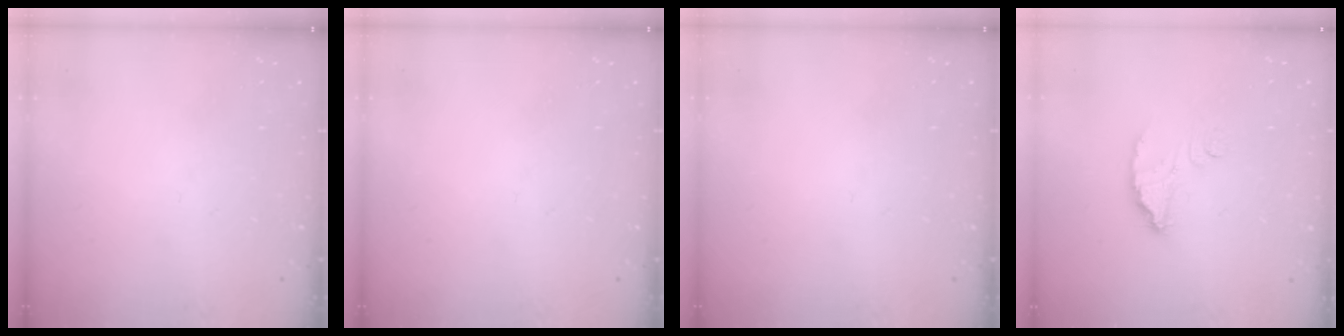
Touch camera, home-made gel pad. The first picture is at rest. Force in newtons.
{"total": 0.0}
{"total": 0.0}
{"total": 4.6, "press": 4.5, "slide": 0.2}